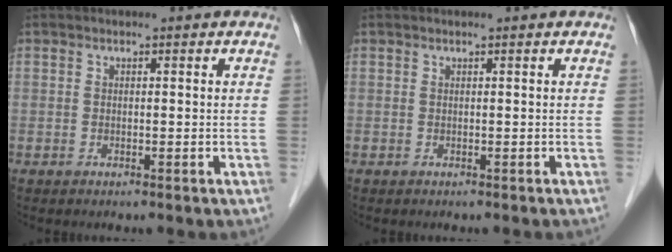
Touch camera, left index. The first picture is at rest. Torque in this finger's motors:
{"motor_torque": [-0.48, 0.39, -0.09, -0.02]}